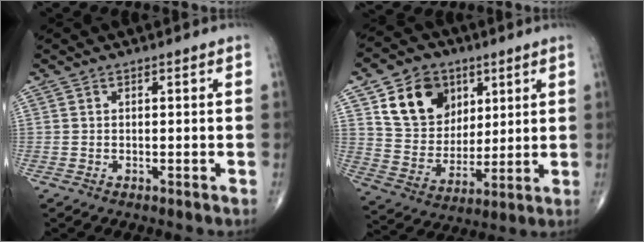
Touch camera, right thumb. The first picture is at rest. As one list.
[{"total": 14.9, "force": [6.4, 11.6, 6.9], "torque": [-0.083, -0.023, 0.122]}]